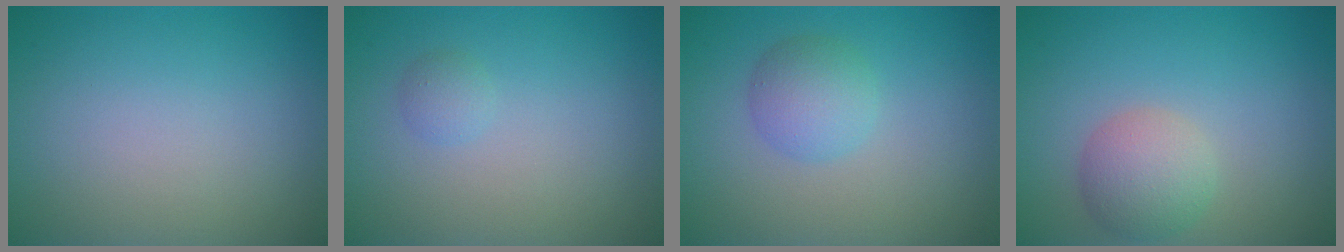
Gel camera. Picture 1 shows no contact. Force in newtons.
{"total": 0.9, "press": 0.9, "slide": 0.0}
{"total": 2.8, "press": 2.8, "slide": 0.1}
{"total": 3.4, "press": 3.4, "slide": 0.1}